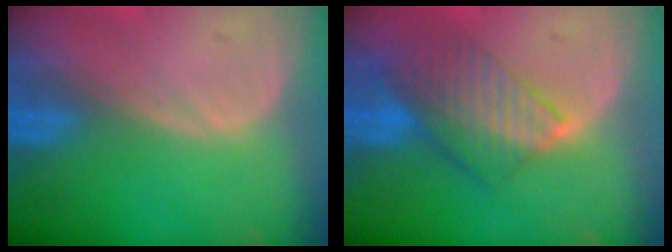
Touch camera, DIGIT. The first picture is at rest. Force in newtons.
{"total": 8.1, "press": 7.1, "slide": 3.9}